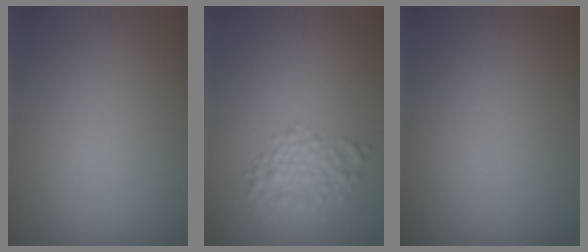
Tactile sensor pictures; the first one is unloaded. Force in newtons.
{"total": 2.5, "press": 2.5, "slide": 0.0}
{"total": 0.0}